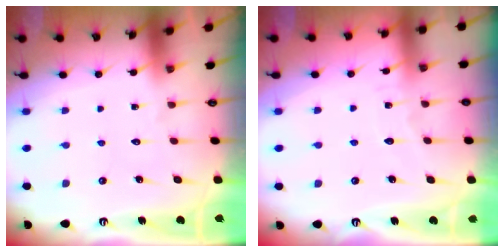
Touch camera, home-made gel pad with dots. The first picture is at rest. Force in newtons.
{"total": 3.4, "press": 3.4, "slide": 0.4}